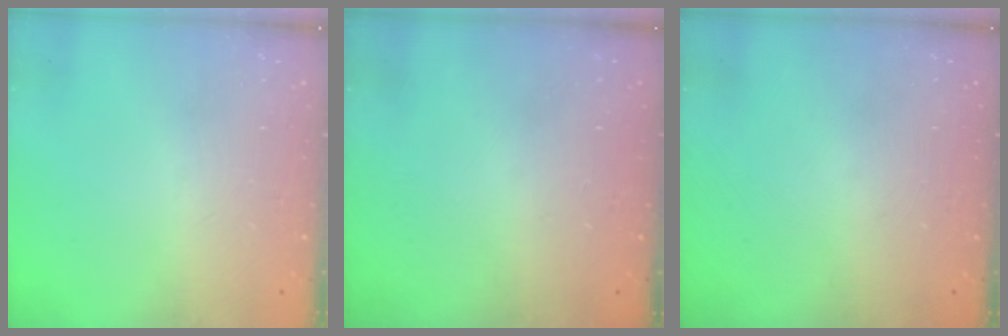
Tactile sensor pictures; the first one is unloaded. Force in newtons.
{"total": 0.0}
{"total": 0.0}